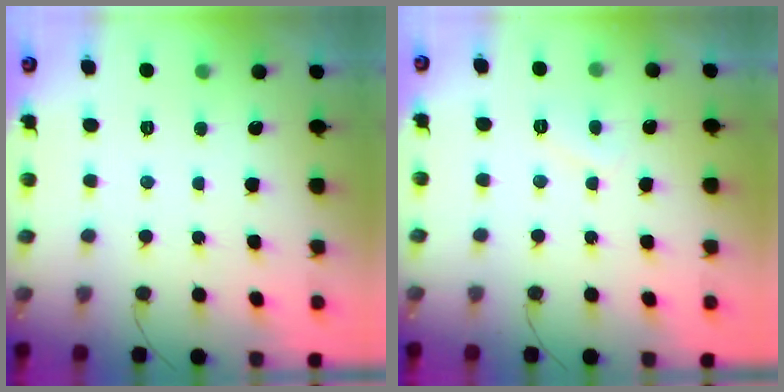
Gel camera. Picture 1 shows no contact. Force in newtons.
{"total": 3.1, "press": 3.1, "slide": 0.2}